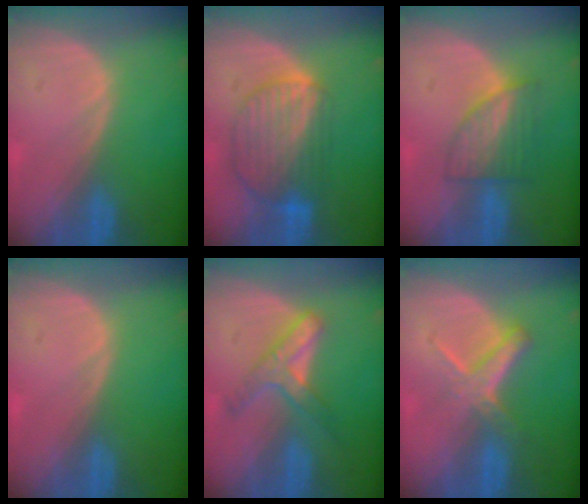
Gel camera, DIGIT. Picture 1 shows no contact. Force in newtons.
{"total": 8.7, "press": 7.6, "slide": 4.1}
{"total": 5.9, "press": 5.7, "slide": 1.5}
{"total": 0.0}
{"total": 5.5, "press": 5.4, "slide": 1.4}
{"total": 5.8, "press": 5.1, "slide": 2.6}